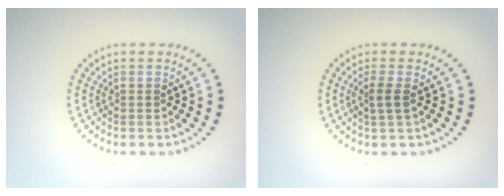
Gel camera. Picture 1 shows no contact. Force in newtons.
{"total": 1.5, "press": 1.2, "slide": 0.9}